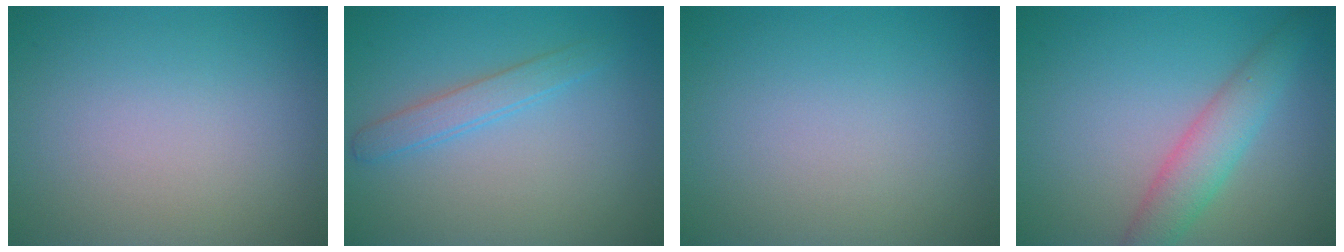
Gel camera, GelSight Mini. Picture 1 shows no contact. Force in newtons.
{"total": 2.0, "press": 2.0, "slide": 0.0}
{"total": 0.0}
{"total": 3.7, "press": 3.7, "slide": 0.1}